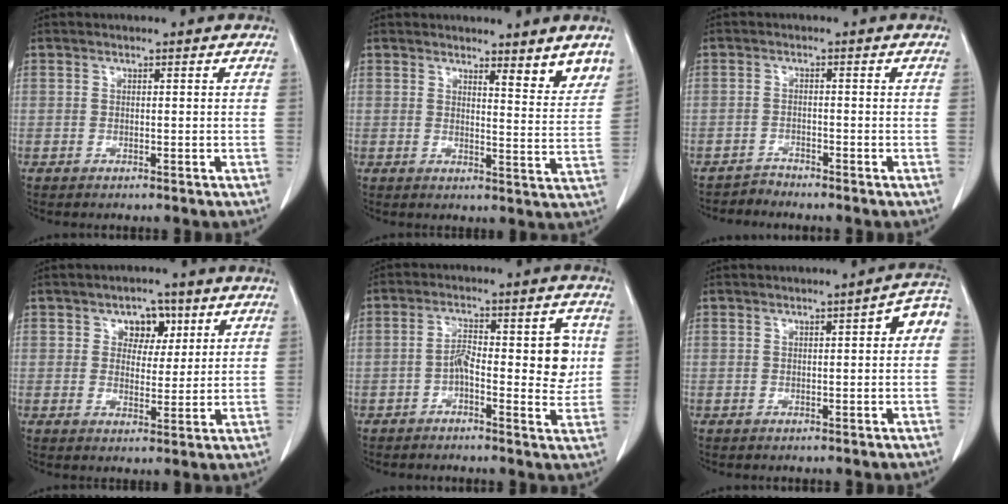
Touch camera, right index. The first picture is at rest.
{"total": 5.3, "force": [4.3, 0.5, 3.0], "torque": [-0.034, -0.028, 0.049]}
{"total": 1.7, "force": [-1.5, -0.2, -0.7], "torque": [0.021, -0.009, -0.031]}
{"total": 4.8, "force": [2.1, 3.4, 2.6], "torque": [-0.028, 0.008, 0.033]}
{"total": 8.4, "force": [-0.5, 3.0, 7.9], "torque": [-0.112, 0.022, -0.008]}
{"total": 3.6, "force": [0.5, 0.8, 3.5], "torque": [-0.037, 0.013, 0.000]}